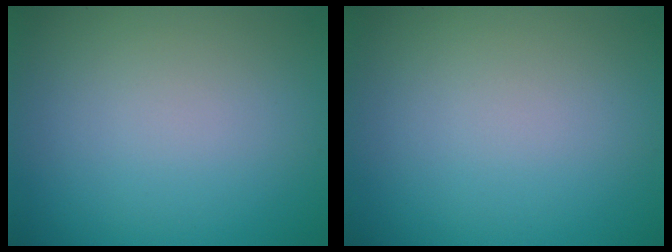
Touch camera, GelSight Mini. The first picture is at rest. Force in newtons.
{"total": 0.0}